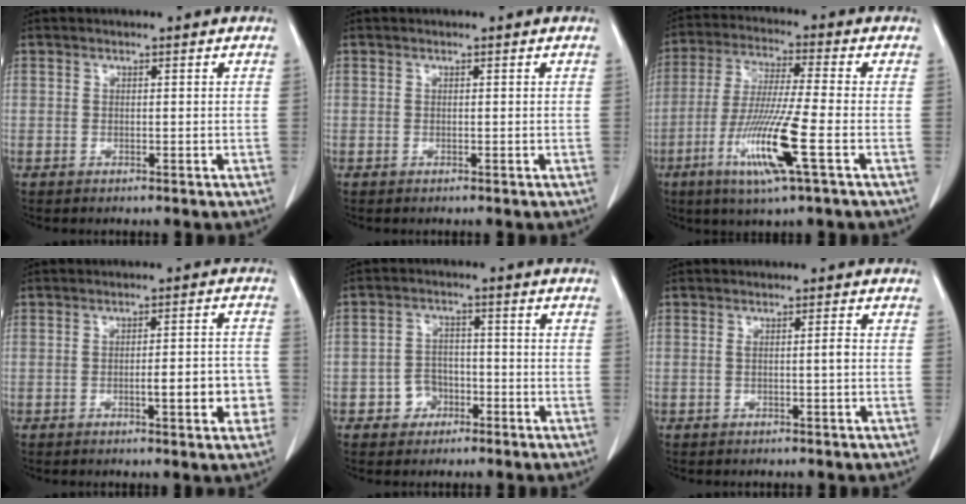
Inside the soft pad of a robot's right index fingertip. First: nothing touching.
{"total": 0.0}
{"total": 12.4, "force": [-4.5, -0.3, 11.5], "torque": [-0.228, -0.022, -0.088]}
{"total": 6.4, "force": [-2.1, 1.4, 5.9], "torque": [-0.074, 0.014, -0.023]}
{"total": 5.4, "force": [-2.4, 4.7, 0.9], "torque": [-0.006, 0.015, -0.031]}
{"total": 1.2, "force": [-0.1, -0.1, 1.1], "torque": [-0.016, 0.002, 0.001]}